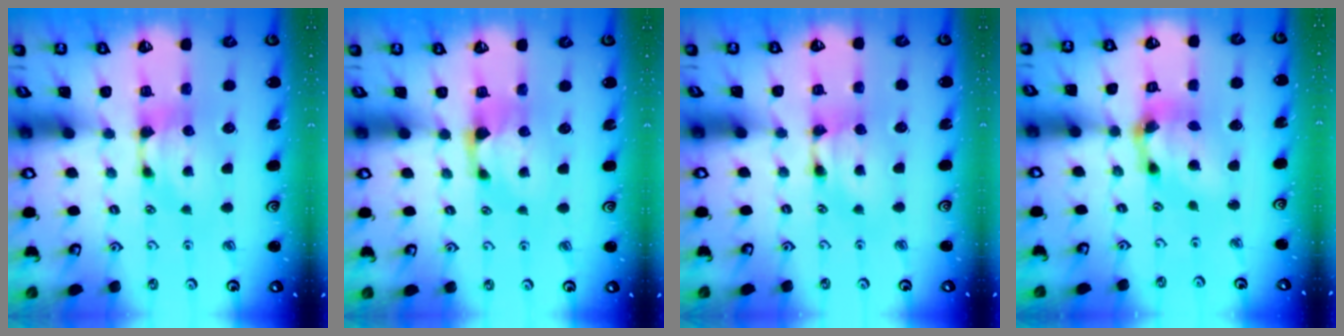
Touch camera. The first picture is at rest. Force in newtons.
{"total": 0.9, "press": 0.4, "slide": 0.7}
{"total": 1.6, "press": 1.6, "slide": 0.2}
{"total": 6.4, "press": 6.1, "slide": 2.0}